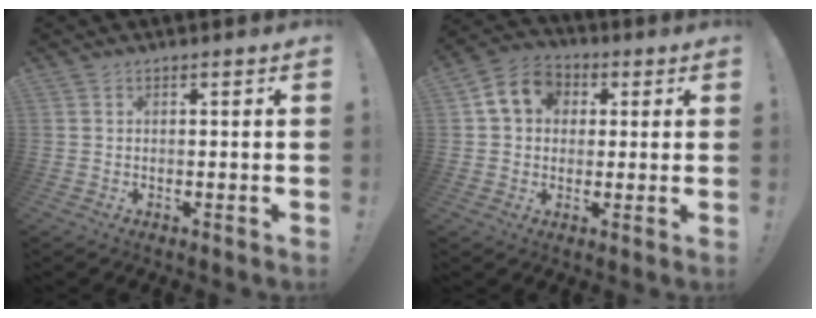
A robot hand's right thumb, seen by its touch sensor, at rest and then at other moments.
{"total": 10.2, "force": [2.9, 8.4, 5.0], "torque": [-0.070, 0.004, 0.060]}